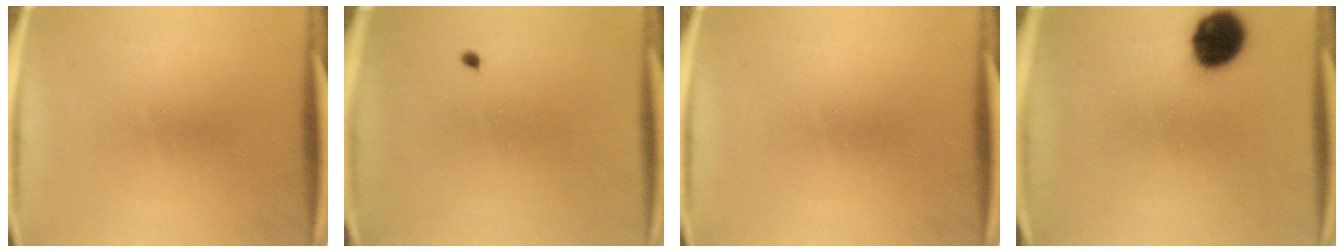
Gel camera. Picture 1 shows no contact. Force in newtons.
{"total": 0.5}
{"total": 0.0}
{"total": 12.1}